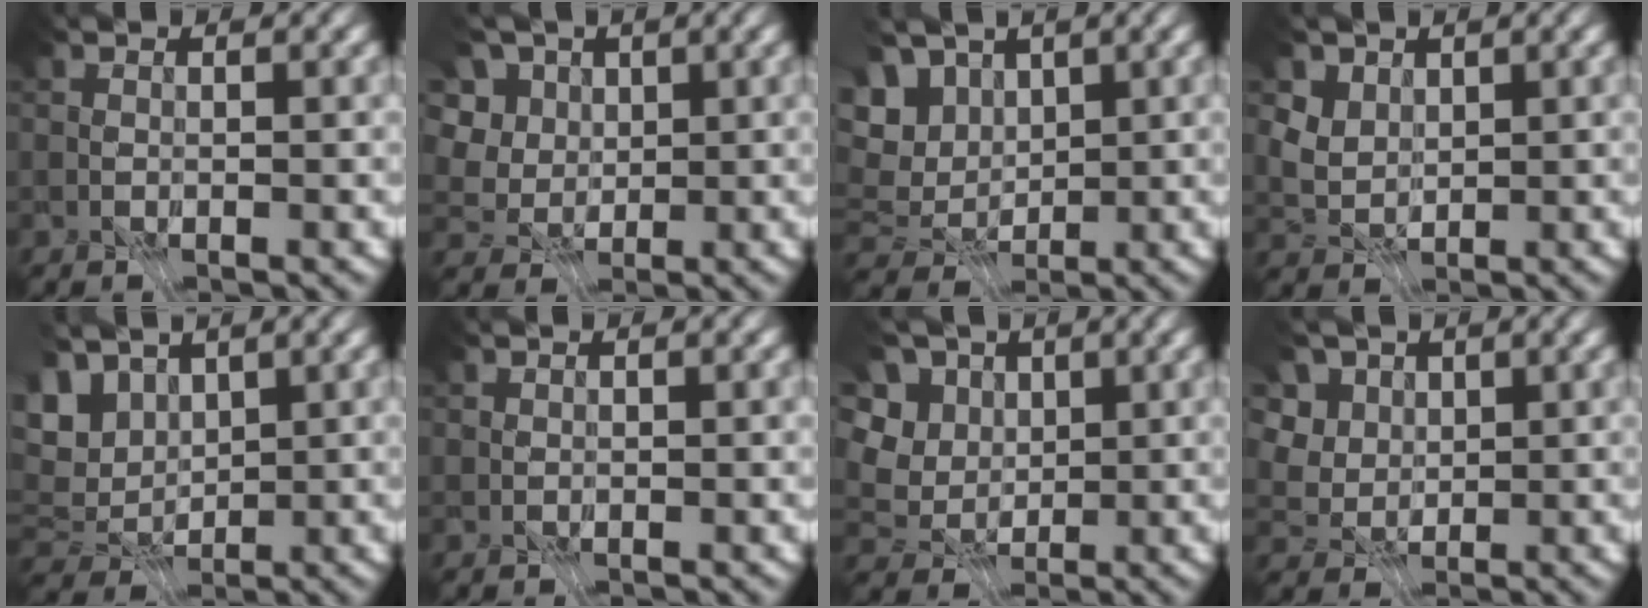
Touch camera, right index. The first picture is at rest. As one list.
[{"total": 4.9, "force": [1.6, 4.2, 2.0], "torque": [-0.065, 0.009, 0.028]}, {"total": 6.3, "force": [1.6, 4.2, 4.4], "torque": [-0.092, 0.007, 0.033]}, {"total": 2.6, "force": [2.3, 0.9, 0.5], "torque": [-0.032, -0.020, 0.054]}, {"total": 4.7, "force": [1.3, 2.2, 3.9], "torque": [-0.088, 0.004, 0.041]}, {"total": 0.0}, {"total": 6.6, "force": [1.5, 5.8, 2.9], "torque": [-0.094, 0.008, 0.029]}, {"total": 3.9, "force": [1.6, 3.1, 1.6], "torque": [-0.048, -0.004, 0.029]}]